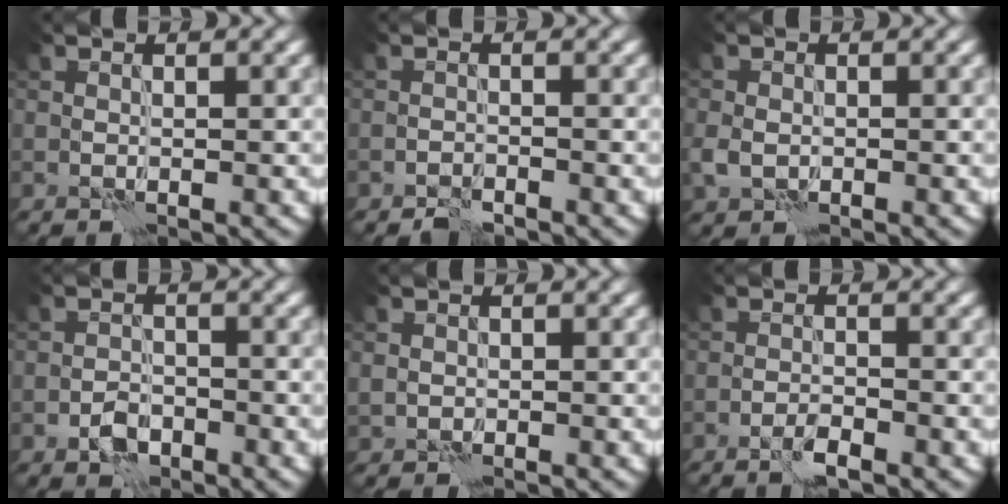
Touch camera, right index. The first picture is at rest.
{"total": 1.3, "force": [-1.3, 0.2, 0.3], "torque": [-0.003, 0.006, -0.026]}
{"total": 2.0, "force": [-0.4, 1.7, 1.1], "torque": [-0.027, -0.006, -0.014]}
{"total": 2.3, "force": [-1.4, 1.4, 1.2], "torque": [-0.019, 0.005, -0.028]}
{"total": 0.8, "force": [0.1, 0.8, 0.2], "torque": [-0.001, -0.002, 0.000]}
{"total": 1.4, "force": [-1.0, 0.2, 1.0], "torque": [-0.020, 0.002, -0.022]}